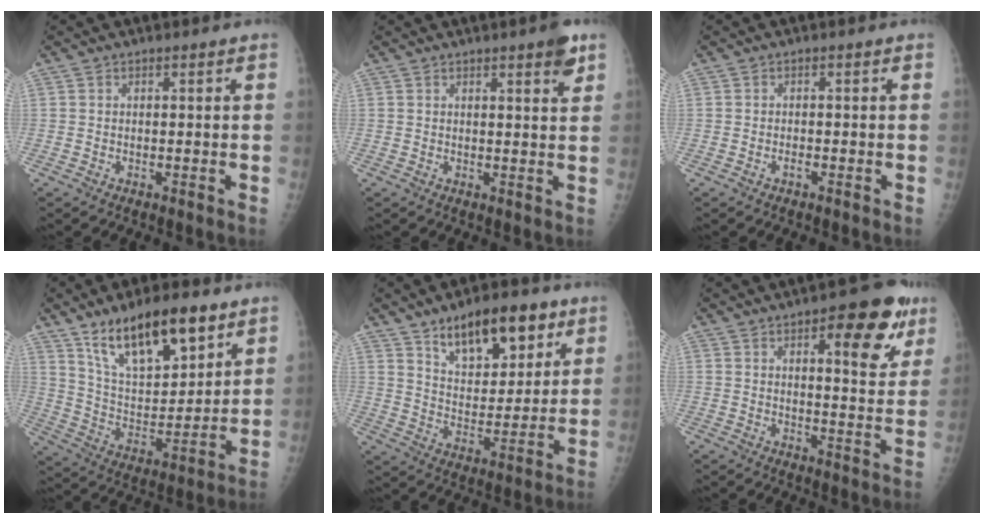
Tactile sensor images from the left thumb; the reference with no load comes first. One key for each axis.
{"total": 3.8, "fx": 2.3, "fy": 0.7, "fz": 2.9, "tx": -0.032, "ty": -0.012, "tz": 0.027}
{"total": 0.9, "fx": -0.6, "fy": 0.4, "fz": 0.6, "tx": -0.010, "ty": 0.004, "tz": -0.011}
{"total": 19.1, "fx": 12.0, "fy": 7.6, "fz": 12.8, "tx": -0.174, "ty": -0.055, "tz": 0.219}
{"total": 16.2, "fx": 9.5, "fy": 7.7, "fz": 10.7, "tx": -0.118, "ty": -0.047, "tz": 0.158}
{"total": 13.1, "fx": 6.5, "fy": 4.6, "fz": 10.4, "tx": -0.096, "ty": -0.026, "tz": 0.079}